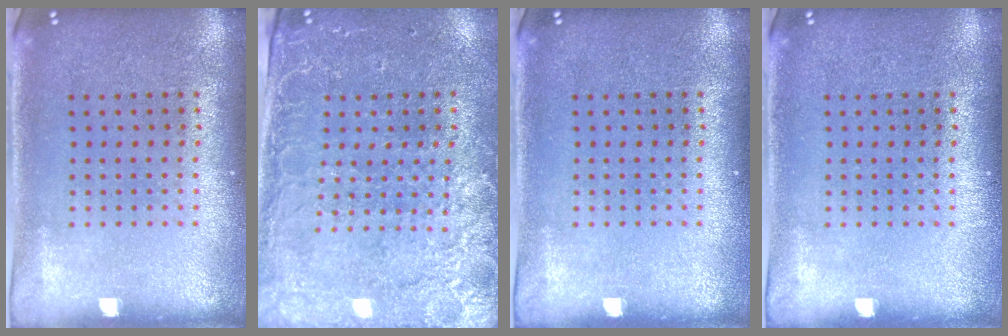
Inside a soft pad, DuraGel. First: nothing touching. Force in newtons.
{"total": 3.0, "press": 2.8, "slide": 1.2}
{"total": 0.0}
{"total": 0.0}